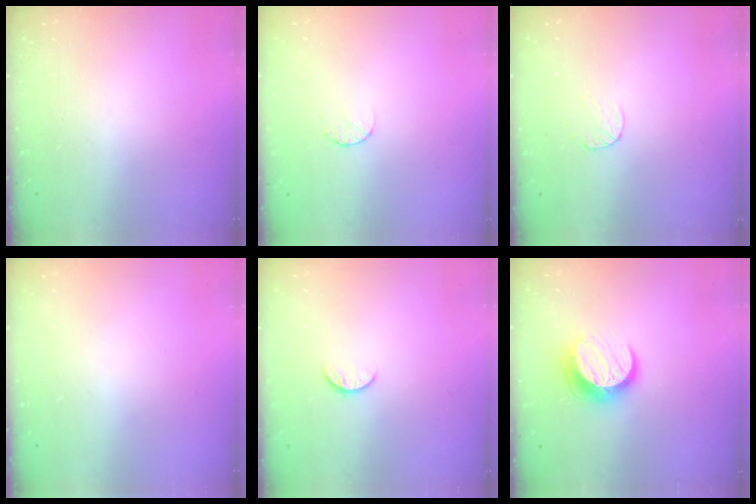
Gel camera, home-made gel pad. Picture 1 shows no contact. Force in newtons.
{"total": 4.8, "press": 4.8, "slide": 0.5}
{"total": 4.4, "press": 4.4, "slide": 0.4}
{"total": 0.0}
{"total": 5.1, "press": 5.1, "slide": 0.5}
{"total": 10.1, "press": 10.1, "slide": 0.6}